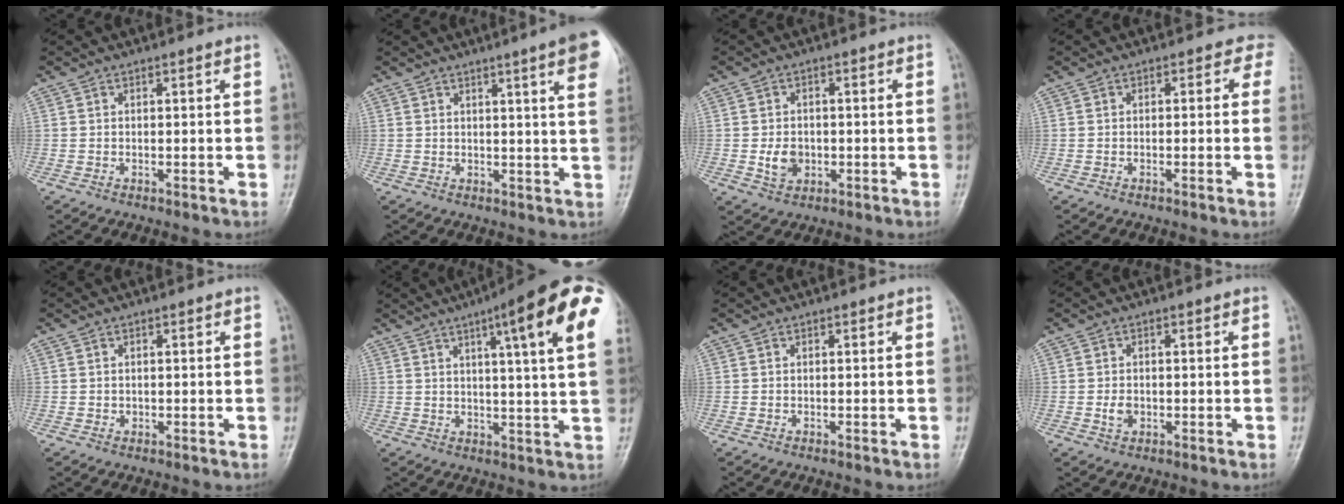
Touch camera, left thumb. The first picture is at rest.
{"total": 10.9, "force": [6.0, 0.8, 9.0], "torque": [-0.102, -0.015, 0.060]}
{"total": 4.6, "force": [-0.8, 3.6, 2.7], "torque": [-0.032, 0.001, -0.010]}
{"total": 2.2, "force": [0.6, 1.8, 1.1], "torque": [0.021, 0.006, -0.012]}
{"total": 0.7, "force": [0.0, 0.7, 0.1], "torque": [0.003, 0.002, -0.002]}
{"total": 18.6, "force": [8.0, 2.4, 16.6], "torque": [-0.218, -0.013, 0.095]}
{"total": 0.0}
{"total": 2.4, "force": [-0.5, 1.9, 1.4], "torque": [-0.017, 0.001, -0.010]}